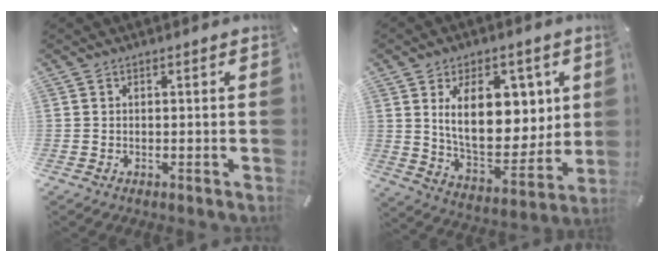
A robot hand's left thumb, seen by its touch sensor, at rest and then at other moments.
{"total": 17.2, "force": [6.2, 10.6, 12.1], "torque": [-0.183, -0.029, 0.110]}